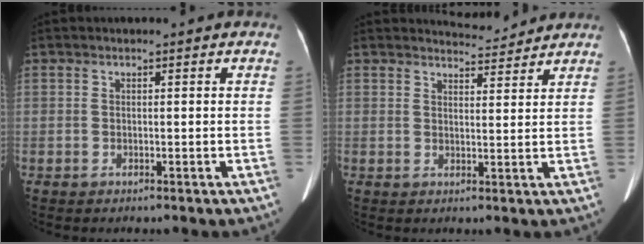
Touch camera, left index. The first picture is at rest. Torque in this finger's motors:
{"motor_torque": [0.12, -0.24, -0.10, -0.04]}